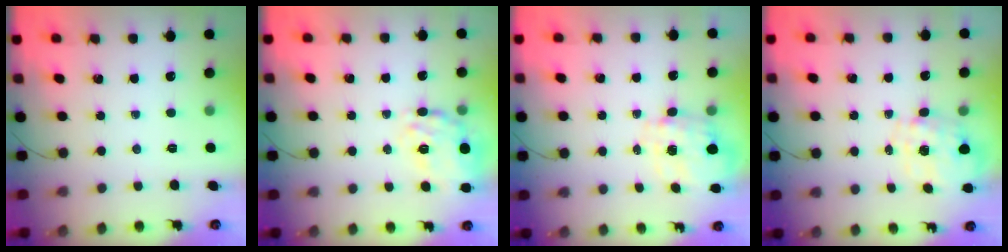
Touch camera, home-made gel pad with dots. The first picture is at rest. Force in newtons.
{"total": 19.9, "press": 19.7, "slide": 3.0}
{"total": 2.8, "press": 2.6, "slide": 1.1}
{"total": 1.1, "press": 1.0, "slide": 0.5}